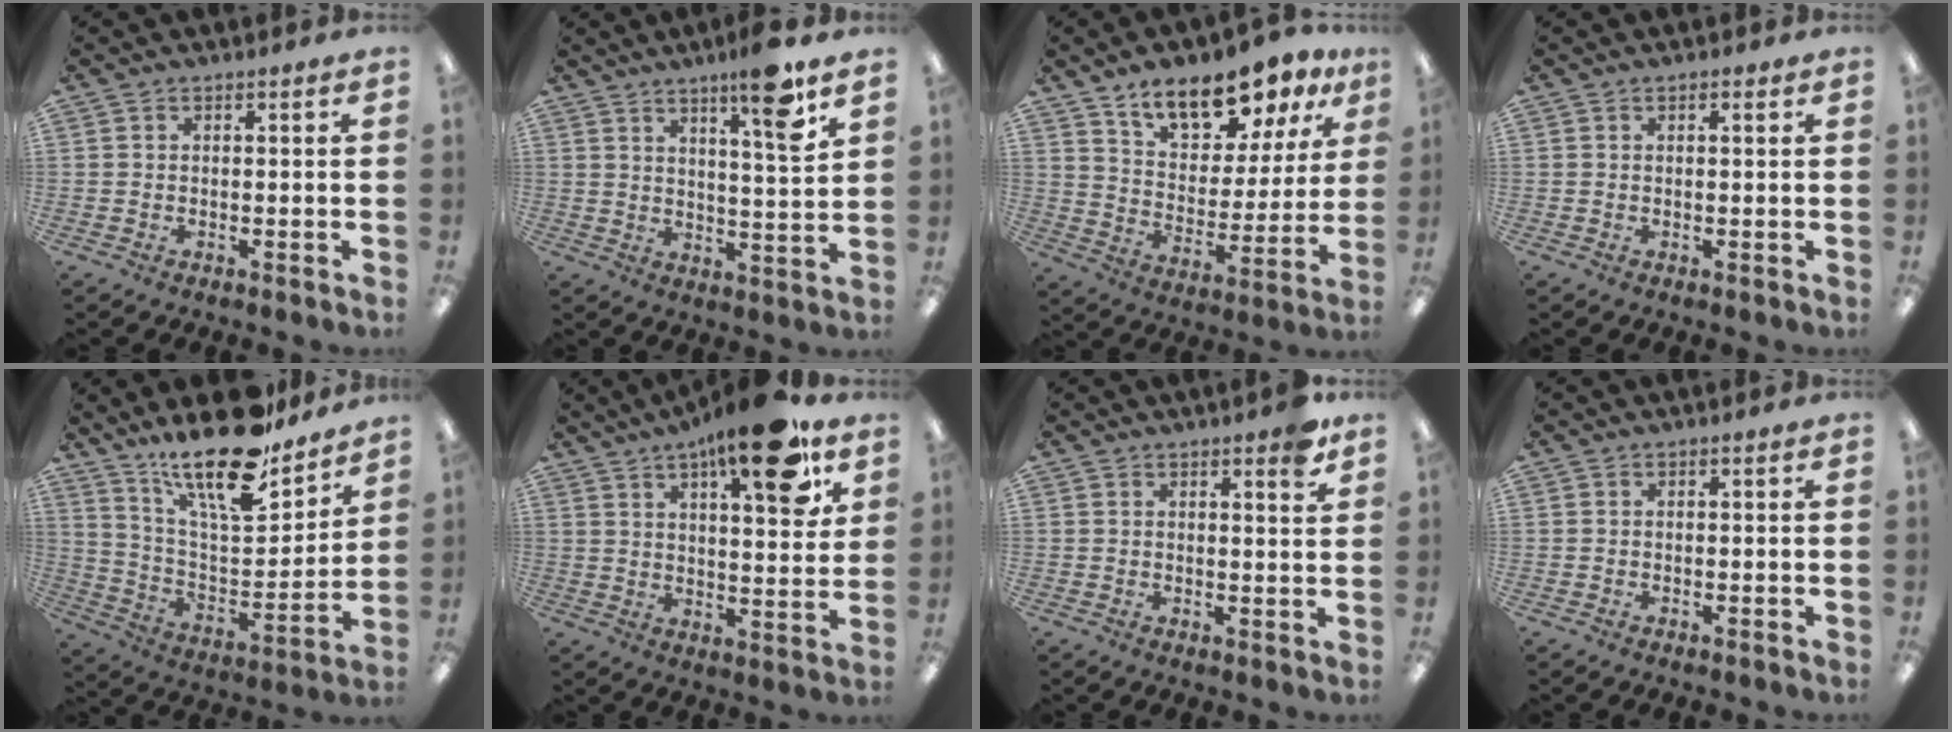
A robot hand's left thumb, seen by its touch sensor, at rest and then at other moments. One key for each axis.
{"total": 11.1, "fx": 7.6, "fy": 1.0, "fz": 8.0, "tx": -0.118, "ty": -0.049, "tz": 0.119}
{"total": 14.7, "fx": 12.1, "fy": 5.7, "fz": 6.2, "tx": -0.103, "ty": -0.077, "tz": 0.214}
{"total": 0.9, "fx": 0.6, "fy": 0.2, "fz": 0.7, "tx": -0.006, "ty": -0.003, "tz": 0.008}
{"total": 20.9, "fx": 16.3, "fy": 6.1, "fz": 11.6, "tx": -0.209, "ty": -0.106, "tz": 0.278}
{"total": 17.7, "fx": 10.9, "fy": 5.6, "fz": 12.8, "tx": -0.177, "ty": -0.052, "tz": 0.166}
{"total": 3.8, "fx": 2.7, "fy": 0.7, "fz": 2.5, "tx": -0.031, "ty": -0.013, "tz": 0.042}
{"total": 0.0}